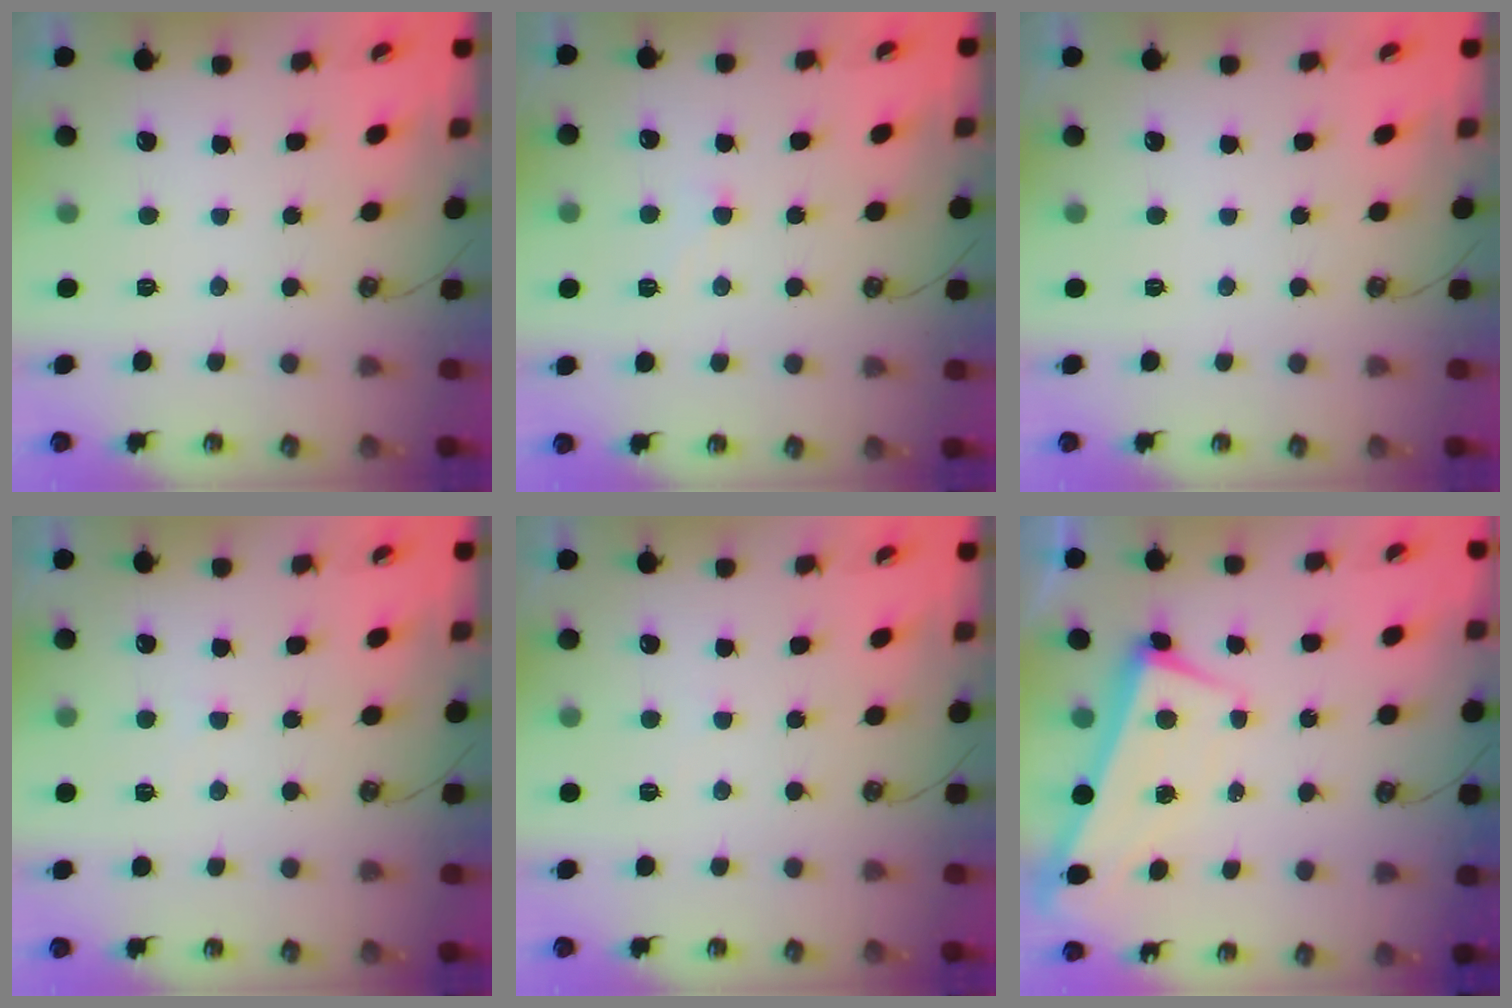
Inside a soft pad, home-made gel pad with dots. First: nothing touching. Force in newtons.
{"total": 2.6, "press": 2.5, "slide": 0.6}
{"total": 0.0}
{"total": 4.3, "press": 4.3, "slide": 0.5}
{"total": 2.4, "press": 2.4, "slide": 0.2}
{"total": 1.5, "press": 0.5, "slide": 1.4}